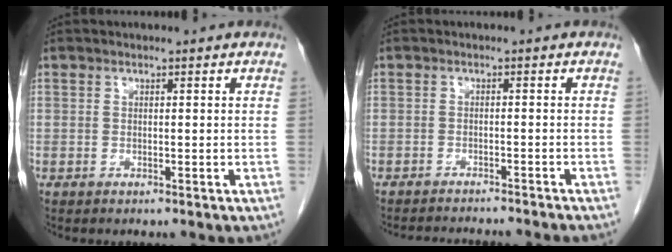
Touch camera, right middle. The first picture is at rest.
{"total": 9.7, "force": [-9.0, 0.3, 3.5], "torque": [-0.035, -0.014, -0.113]}